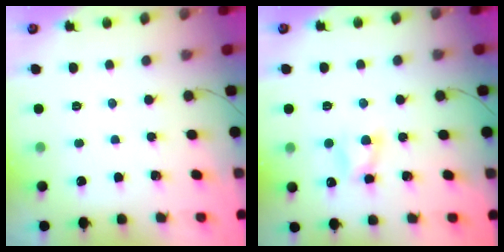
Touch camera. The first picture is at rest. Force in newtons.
{"total": 5.6, "press": 5.4, "slide": 1.5}